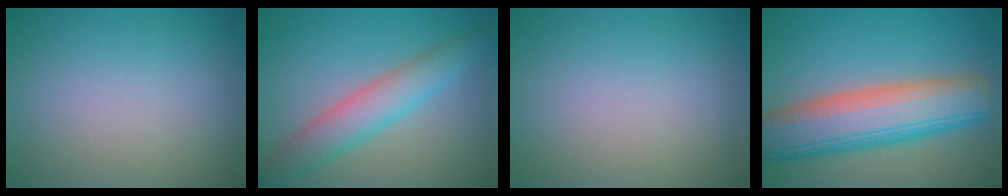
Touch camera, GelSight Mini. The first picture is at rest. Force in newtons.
{"total": 4.5, "press": 4.5, "slide": 0.1}
{"total": 0.0}
{"total": 10.0, "press": 10.0, "slide": 0.8}